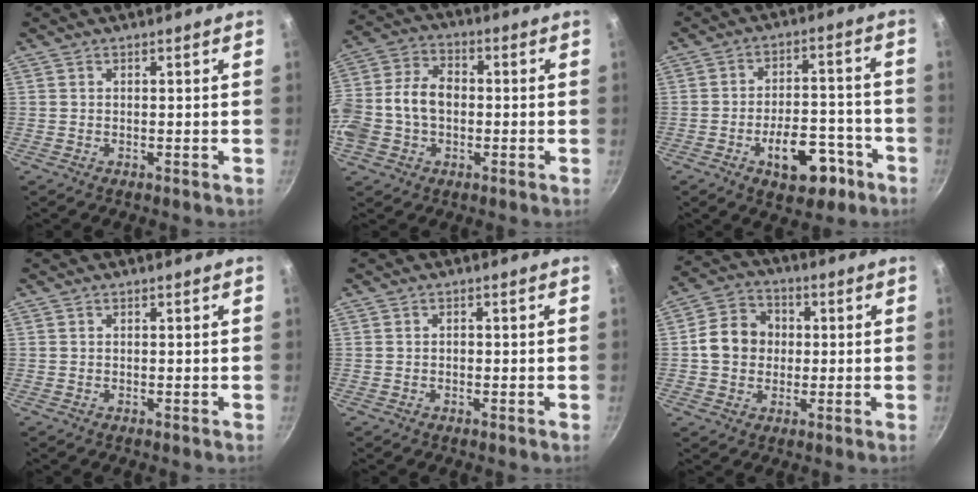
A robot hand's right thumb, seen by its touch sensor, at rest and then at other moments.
{"total": 14.2, "force": [-1.4, 10.2, 9.7], "torque": [-0.187, 0.038, -0.035]}
{"total": 12.1, "force": [-5.7, 6.5, 8.4], "torque": [-0.090, 0.045, -0.072]}
{"total": 0.0}
{"total": 0.7, "force": [-0.2, 0.6, 0.3], "torque": [-0.005, 0.004, -0.003]}
{"total": 9.6, "force": [0.3, 8.3, 5.0], "torque": [-0.059, 0.017, -0.010]}